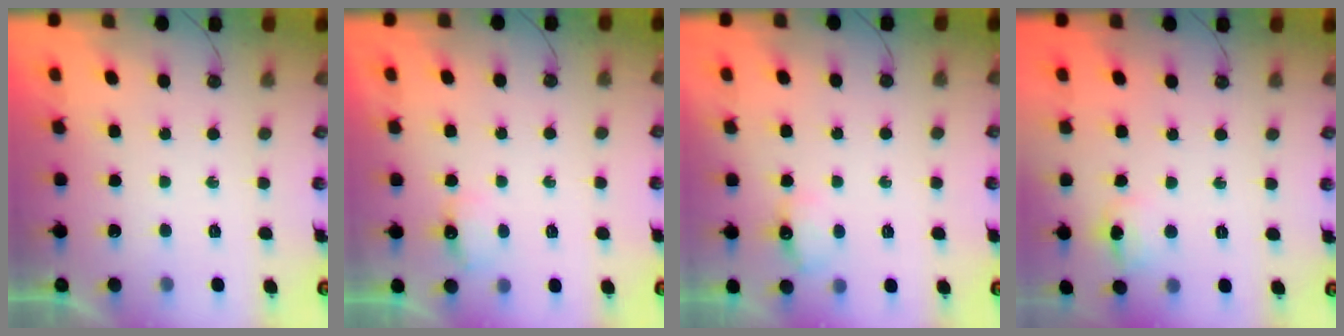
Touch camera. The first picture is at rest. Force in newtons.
{"total": 5.3, "press": 5.2, "slide": 0.9}
{"total": 7.2, "press": 7.2, "slide": 0.9}
{"total": 6.8, "press": 6.7, "slide": 0.8}